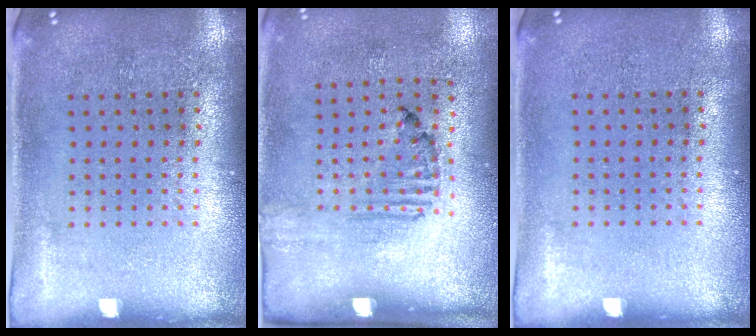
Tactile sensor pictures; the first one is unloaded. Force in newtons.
{"total": 1.7, "press": 1.0, "slide": 1.3}
{"total": 0.0}